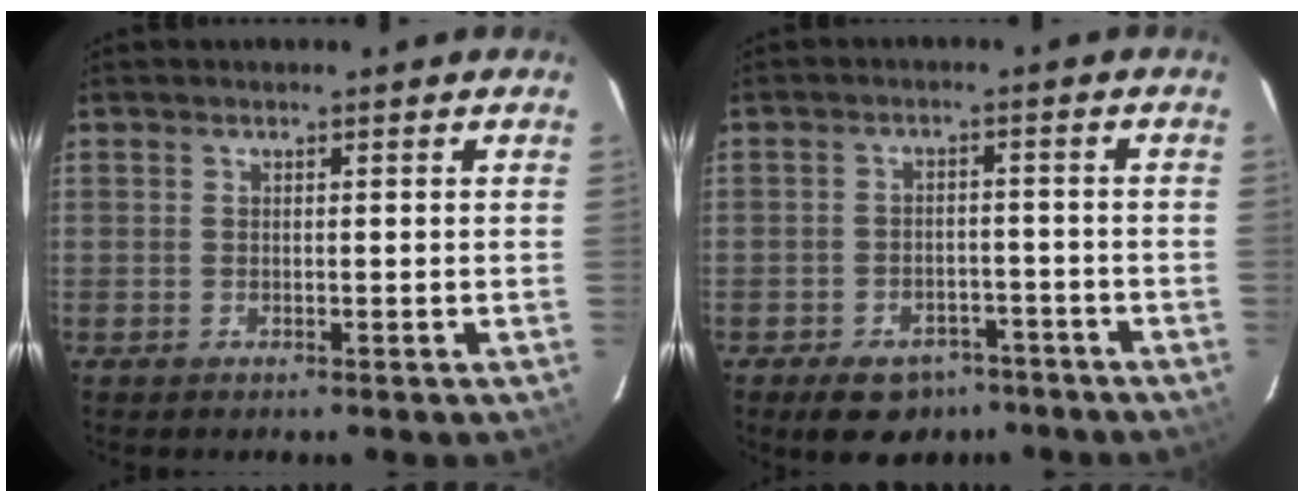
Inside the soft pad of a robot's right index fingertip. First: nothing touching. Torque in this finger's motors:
{"motor_torque": [0.32, -0.33, 0.22, 0.02]}